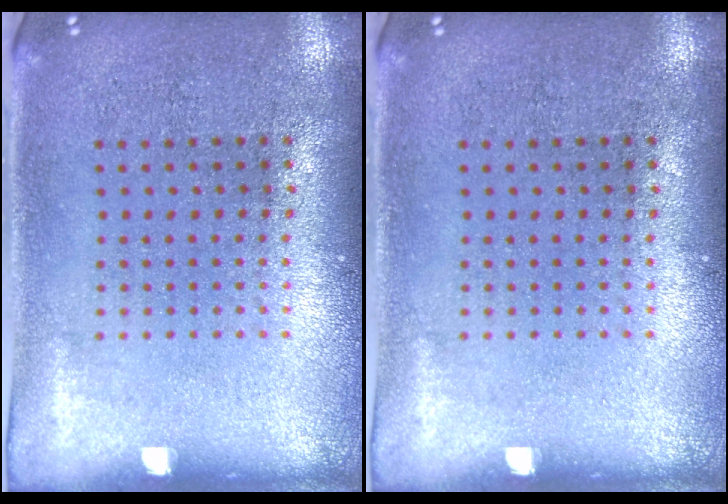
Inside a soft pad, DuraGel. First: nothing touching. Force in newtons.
{"total": 0.0}